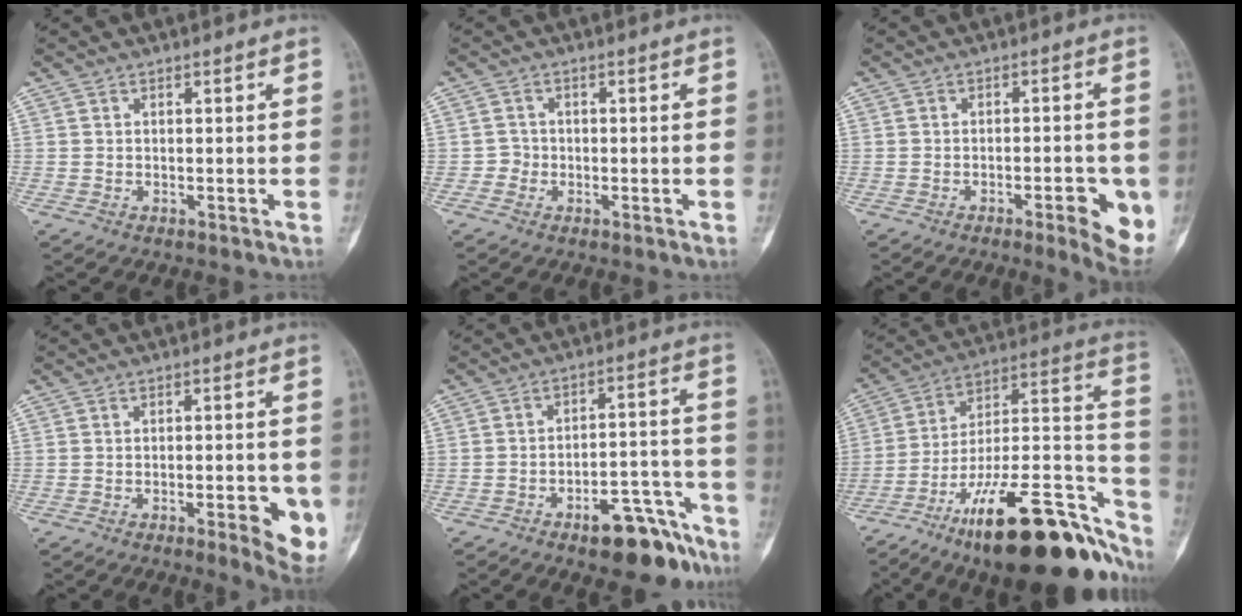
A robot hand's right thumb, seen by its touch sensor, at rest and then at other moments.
{"total": 1.4, "force": [-0.6, 1.3, 0.1], "torque": [0.013, 0.008, -0.017]}
{"total": 8.7, "force": [-3.3, 2.7, 7.6], "torque": [-0.077, 0.006, -0.037]}
{"total": 8.0, "force": [-2.8, 2.6, 7.1], "torque": [-0.070, -0.001, -0.030]}
{"total": 13.1, "force": [-8.9, 5.2, 8.2], "torque": [-0.075, 0.081, -0.126]}
{"total": 34.1, "force": [-18.5, 12.1, 26.0], "torque": [-0.276, 0.091, -0.288]}